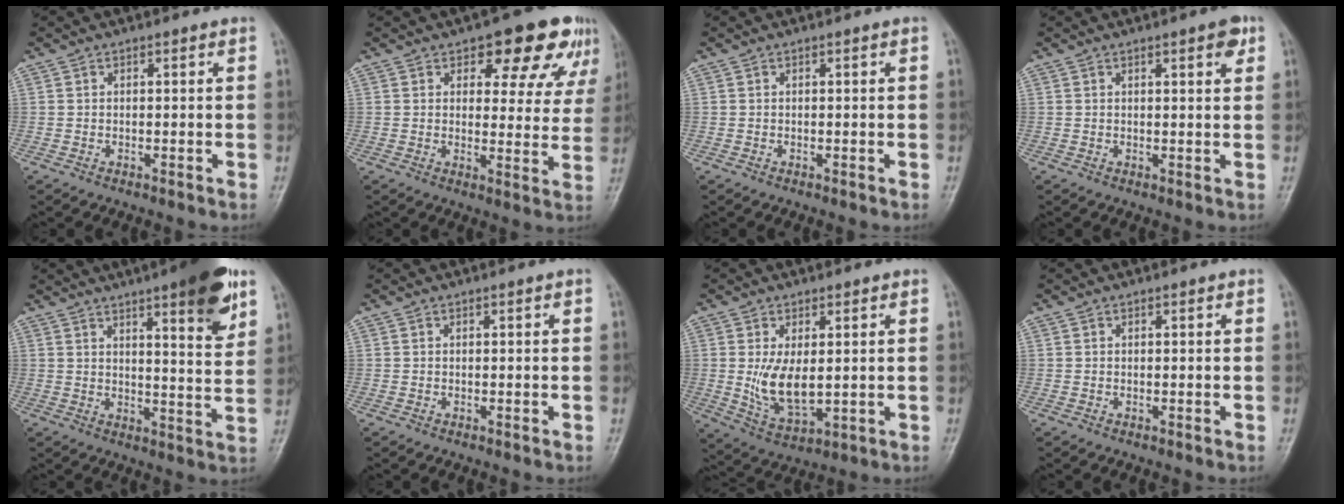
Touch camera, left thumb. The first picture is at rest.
{"total": 12.3, "force": [7.3, 6.1, 7.8], "torque": [-0.042, -0.033, 0.085]}
{"total": 0.0}
{"total": 3.0, "force": [1.6, 0.8, 2.4], "torque": [-0.026, -0.006, 0.018]}
{"total": 13.7, "force": [7.8, 2.9, 10.9], "torque": [-0.126, -0.038, 0.103]}
{"total": 0.0}
{"total": 8.5, "force": [0.7, 4.5, 7.1], "torque": [-0.120, -0.023, 0.027]}
{"total": 0.0}